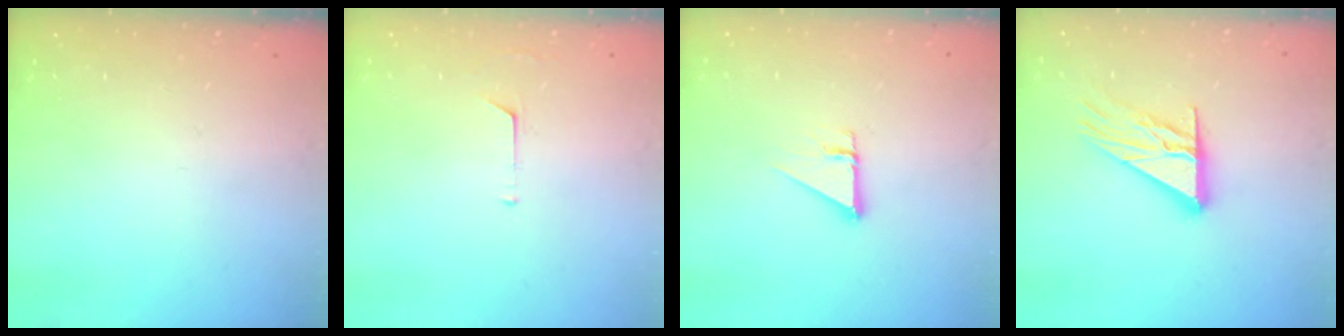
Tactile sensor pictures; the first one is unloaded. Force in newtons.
{"total": 3.8, "press": 3.8, "slide": 0.3}
{"total": 2.7, "press": 2.7, "slide": 0.2}
{"total": 13.6, "press": 13.5, "slide": 1.3}